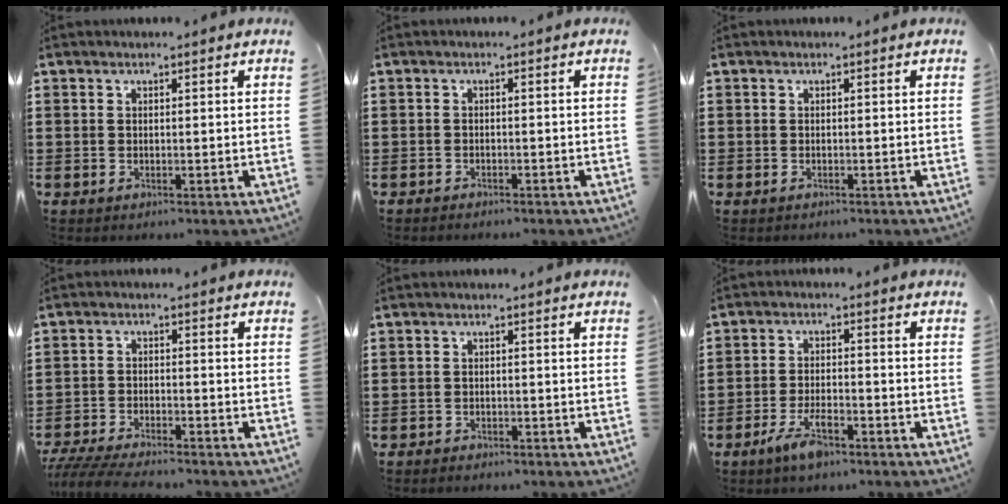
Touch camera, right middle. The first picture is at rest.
{"total": 1.1, "force": [-1.1, 0.3, 0.0], "torque": [-0.002, 0.005, -0.025]}
{"total": 0.8, "force": [-0.5, 0.5, -0.1], "torque": [0.002, 0.006, -0.013]}
{"total": 5.1, "force": [-4.9, 0.5, 1.3], "torque": [-0.033, -0.004, -0.099]}
{"total": 1.6, "force": [-1.6, 0.4, -0.2], "torque": [-0.001, 0.005, -0.037]}
{"total": 5.1, "force": [-3.4, 1.7, 3.5], "torque": [-0.077, 0.003, -0.065]}